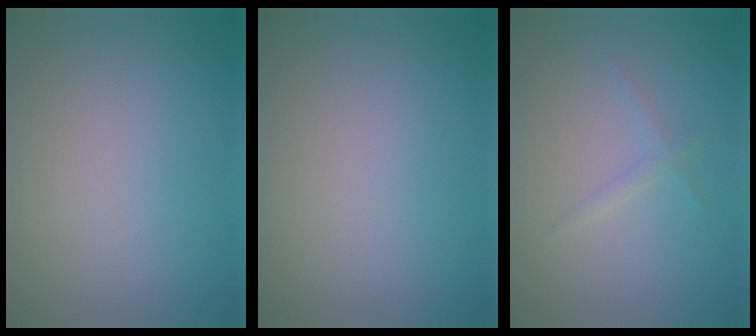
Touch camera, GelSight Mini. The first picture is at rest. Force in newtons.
{"total": 0.0}
{"total": 1.0, "press": 1.0, "slide": 0.0}